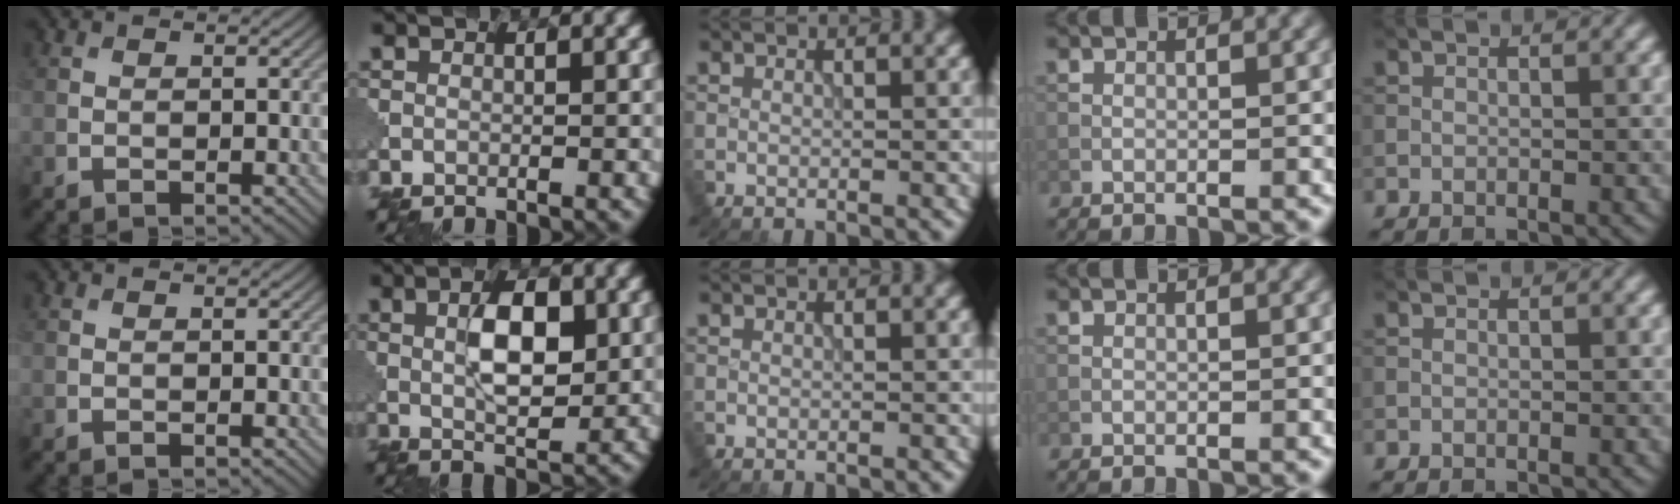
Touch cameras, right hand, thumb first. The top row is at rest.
{"index": {"total": 5.2, "force": [1.1, 2.2, 4.6], "torque": [-0.078, 0.002, 0.021]}}